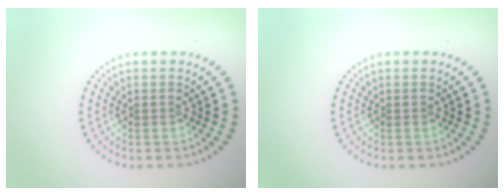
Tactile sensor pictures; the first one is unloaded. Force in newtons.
{"total": 0.0}